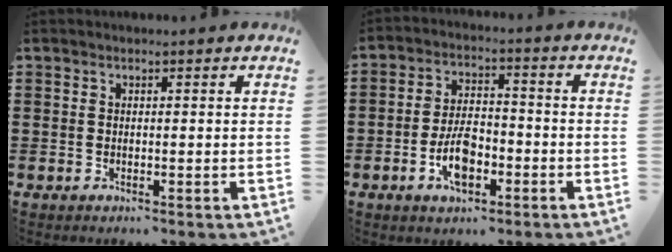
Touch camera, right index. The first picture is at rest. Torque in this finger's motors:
{"motor_torque": [2.14, 0.00, 0.78, 0.19]}